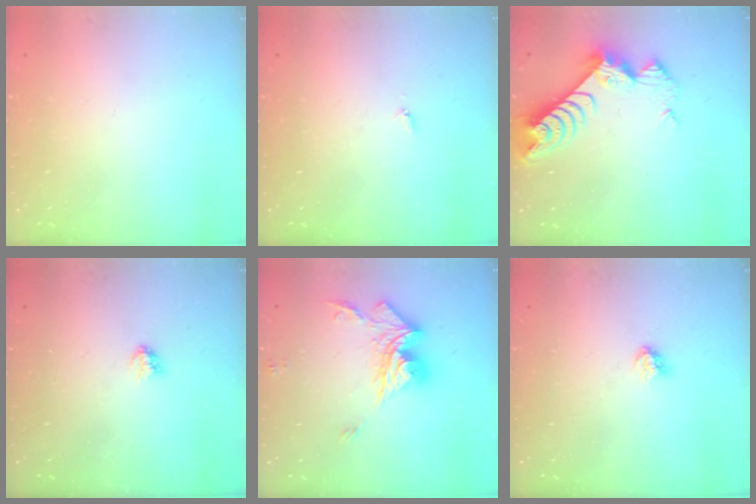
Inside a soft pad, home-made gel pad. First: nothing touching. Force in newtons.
{"total": 3.4, "press": 3.3, "slide": 0.5}
{"total": 9.1, "press": 9.1, "slide": 0.8}
{"total": 2.9, "press": 2.9, "slide": 0.3}
{"total": 14.4, "press": 14.3, "slide": 1.7}
{"total": 2.9, "press": 2.9, "slide": 0.4}